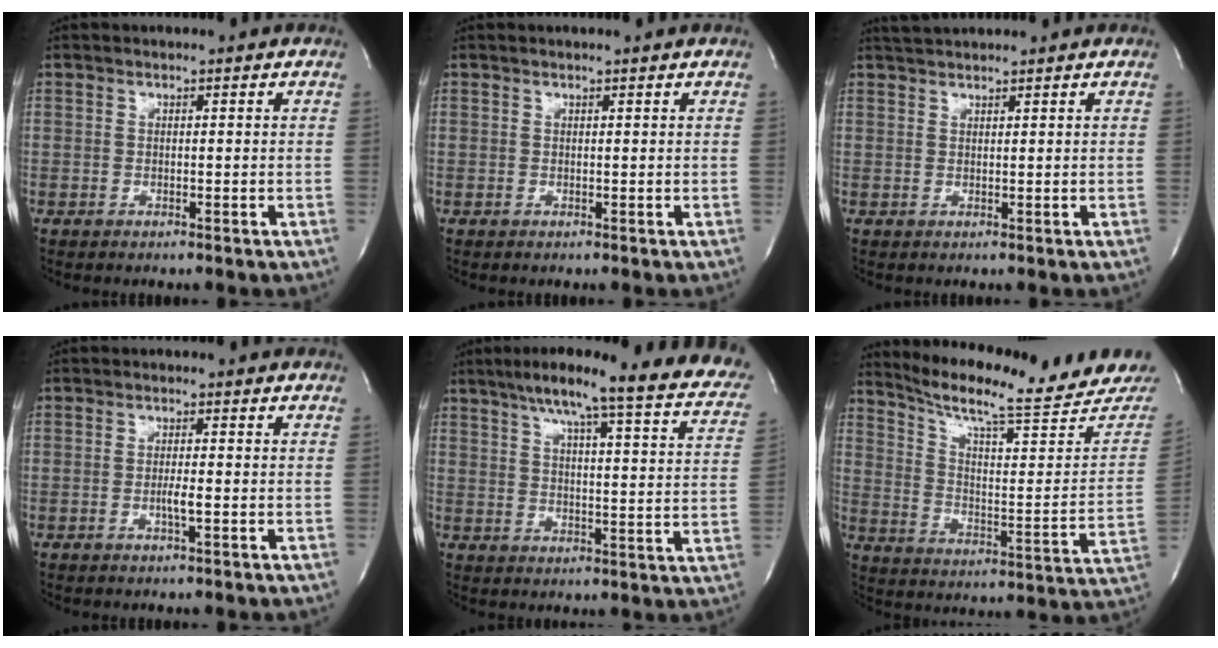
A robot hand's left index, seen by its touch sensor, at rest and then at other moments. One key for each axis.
{"total": 1.0, "fx": 0.9, "fy": -0.2, "fz": 0.2, "tx": -0.010, "ty": -0.002, "tz": 0.011}
{"total": 3.1, "fx": 3.0, "fy": -0.2, "fz": 0.8, "tx": -0.013, "ty": 0.023, "tz": 0.056}
{"total": 1.8, "fx": -0.7, "fy": -0.1, "fz": 1.7, "tx": -0.035, "ty": -0.006, "tz": -0.013}
{"total": 24.8, "fx": 20.1, "fy": 2.4, "fz": 14.3, "tx": -0.207, "ty": -0.020, "tz": 0.240}
{"total": 21.2, "fx": 18.8, "fy": 2.4, "fz": 9.5, "tx": -0.149, "ty": -0.045, "tz": 0.258}